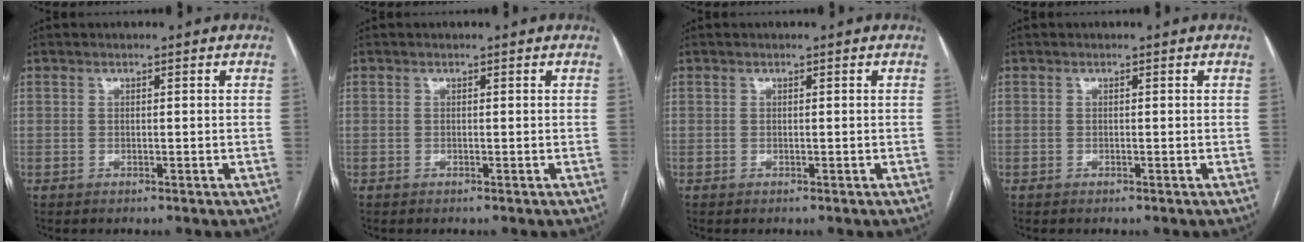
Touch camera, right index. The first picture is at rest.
{"total": 0.0}
{"total": 0.0}
{"total": 0.0}